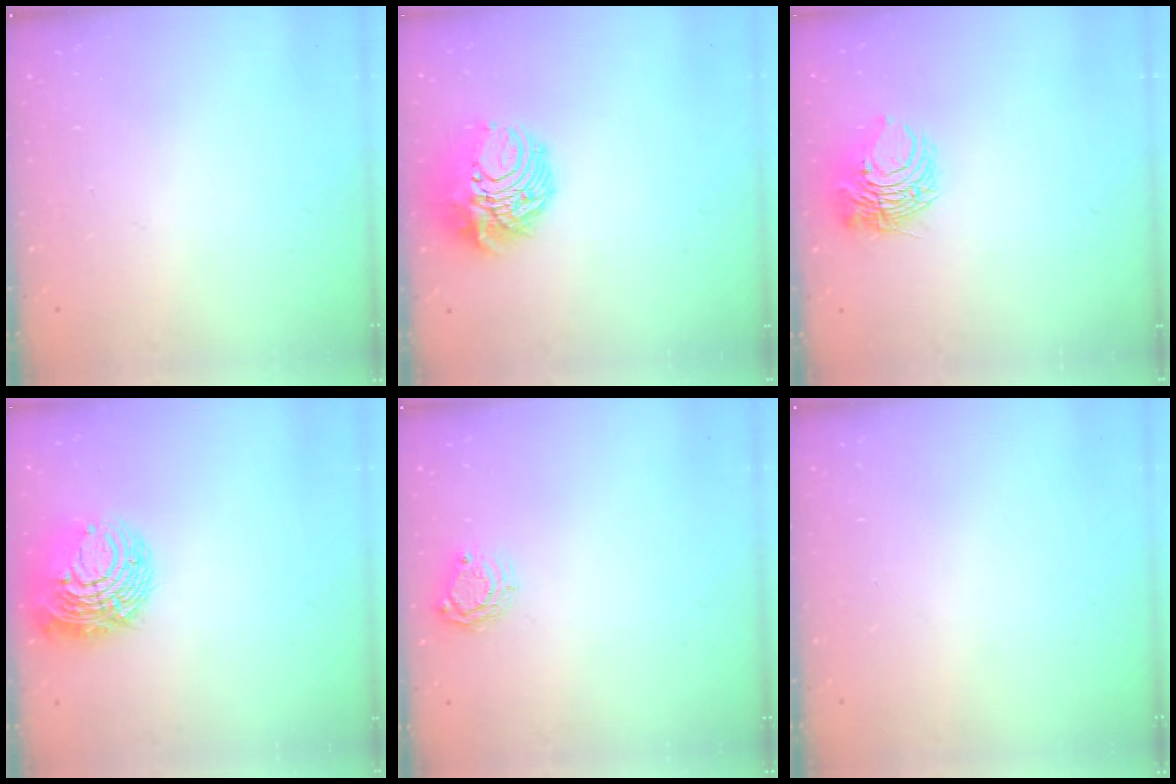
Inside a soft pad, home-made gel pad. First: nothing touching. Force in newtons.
{"total": 11.0, "press": 10.9, "slide": 0.9}
{"total": 9.4, "press": 9.4, "slide": 0.9}
{"total": 13.0, "press": 12.9, "slide": 1.3}
{"total": 5.6, "press": 5.6, "slide": 0.3}
{"total": 0.0}